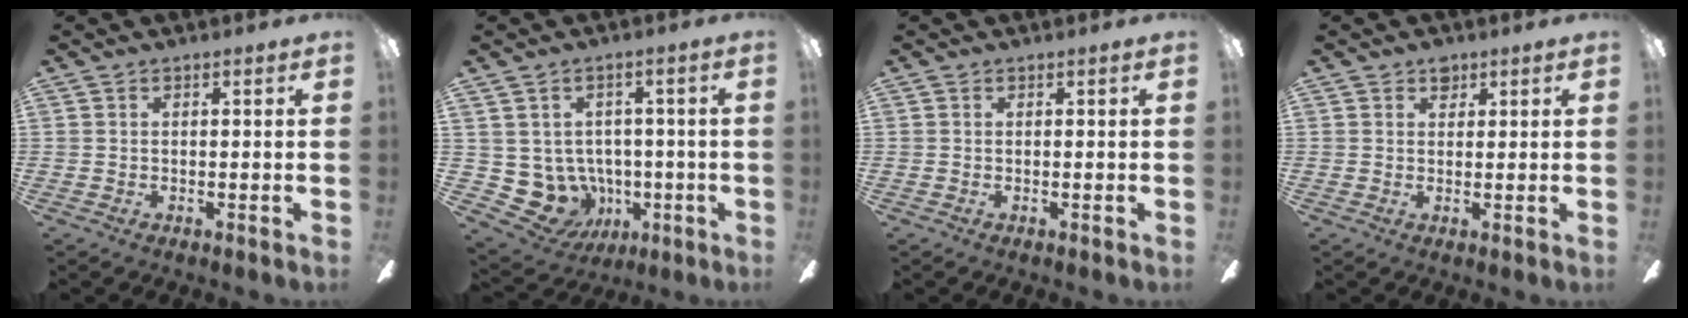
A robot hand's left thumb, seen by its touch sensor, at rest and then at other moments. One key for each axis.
{"total": 8.4, "fx": -0.2, "fy": 8.1, "fz": 2.2, "tx": -0.074, "ty": -0.013, "tz": 0.007}
{"total": 0.0}
{"total": 2.6, "fx": 1.7, "fy": 1.7, "fz": 1.1, "tx": 0.000, "ty": -0.007, "tz": 0.026}